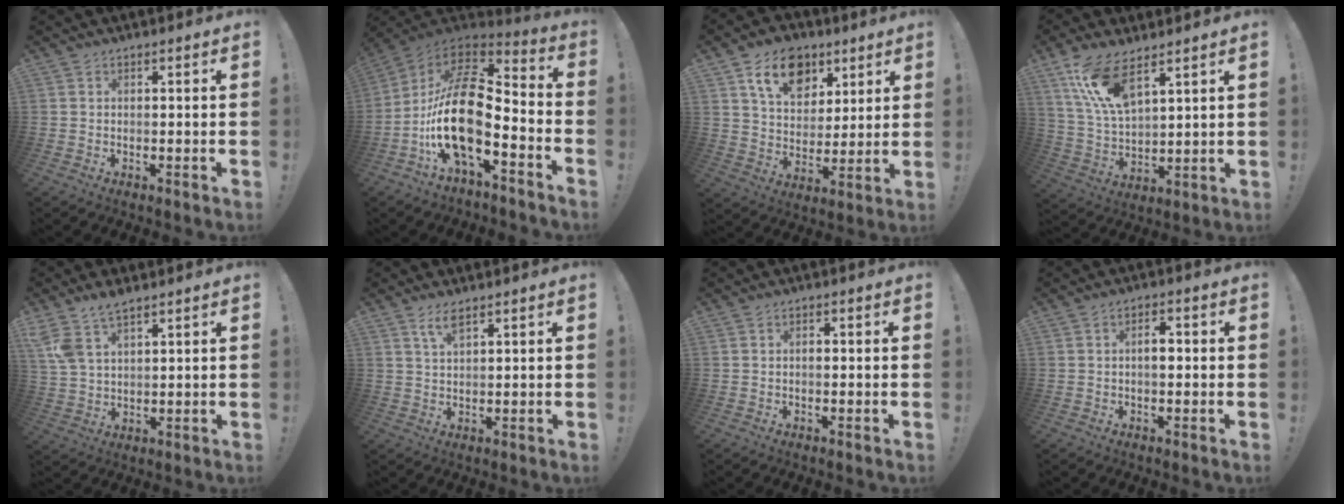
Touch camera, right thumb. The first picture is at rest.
{"total": 20.7, "force": [-4.9, 8.8, 18.1], "torque": [-0.371, 0.017, -0.085]}
{"total": 14.7, "force": [7.9, 10.1, 7.1], "torque": [-0.097, -0.036, 0.147]}
{"total": 13.0, "force": [8.5, 4.8, 8.5], "torque": [-0.174, -0.041, 0.159]}
{"total": 7.7, "force": [5.3, 3.5, 4.4], "torque": [-0.087, -0.014, 0.103]}
{"total": 4.2, "force": [2.8, 1.0, 3.0], "torque": [-0.057, -0.009, 0.048]}
{"total": 0.7, "force": [-0.2, 0.3, 0.6], "torque": [-0.012, 0.002, -0.005]}
{"total": 3.6, "force": [-0.3, 1.8, 3.1], "torque": [-0.041, 0.006, -0.010]}